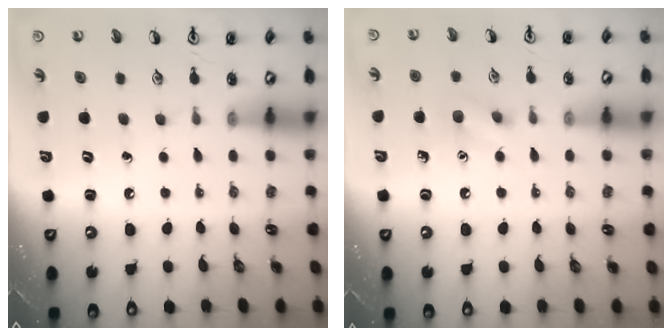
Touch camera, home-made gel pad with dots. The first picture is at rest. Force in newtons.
{"total": 6.4, "press": 6.3, "slide": 1.4}